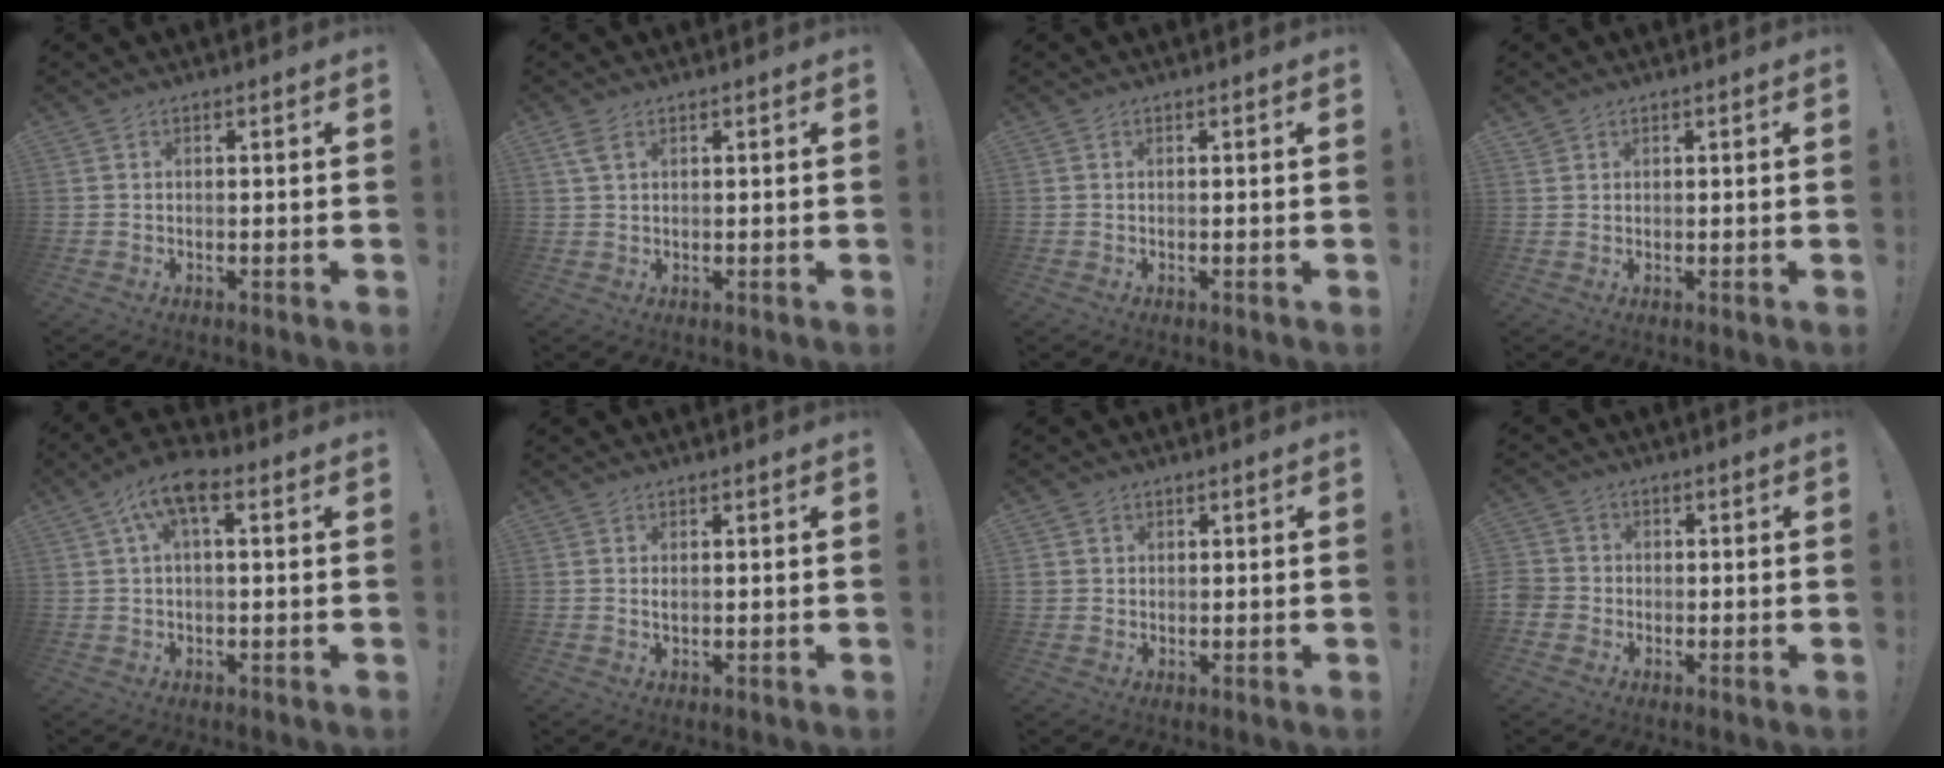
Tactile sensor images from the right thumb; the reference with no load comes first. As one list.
[{"total": 3.3, "force": [1.7, 1.5, 2.4], "torque": [-0.041, -0.002, 0.031]}, {"total": 0.0}, {"total": 1.2, "force": [0.9, 0.6, 0.3], "torque": [0.000, -0.004, 0.018]}, {"total": 7.8, "force": [2.3, 2.8, 6.9], "torque": [-0.119, -0.003, 0.045]}, {"total": 0.7, "force": [0.2, 0.2, 0.6], "torque": [-0.011, 0.002, 0.002]}, {"total": 2.1, "force": [1.0, 1.8, 0.2], "torque": [-0.005, -0.002, 0.020]}, {"total": 4.1, "force": [-1.1, 3.7, 1.3], "torque": [-0.032, 0.006, -0.023]}]